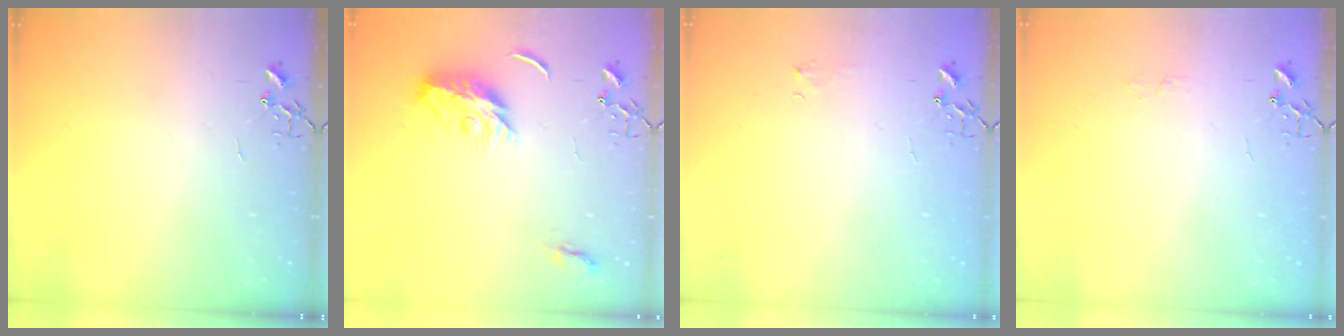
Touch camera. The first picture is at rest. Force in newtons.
{"total": 10.2, "press": 10.2, "slide": 0.1}
{"total": 3.8, "press": 3.8, "slide": 0.5}
{"total": 3.6, "press": 3.6, "slide": 0.4}